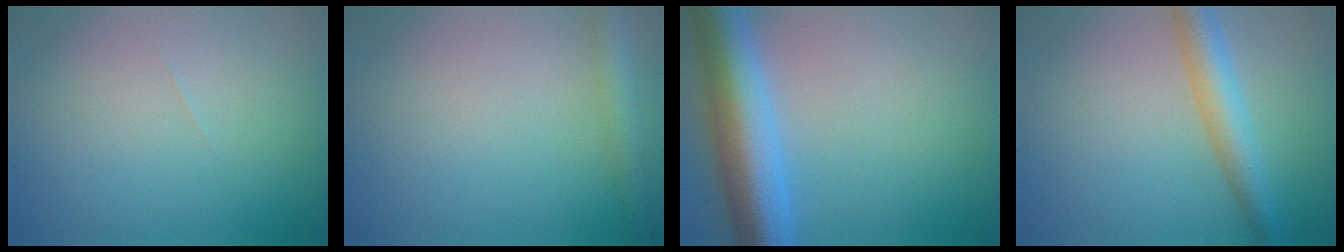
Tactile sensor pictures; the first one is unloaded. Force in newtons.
{"total": 2.8, "press": 2.8, "slide": 0.1}
{"total": 9.2, "press": 9.2, "slide": 0.2}
{"total": 4.3, "press": 4.3, "slide": 0.1}